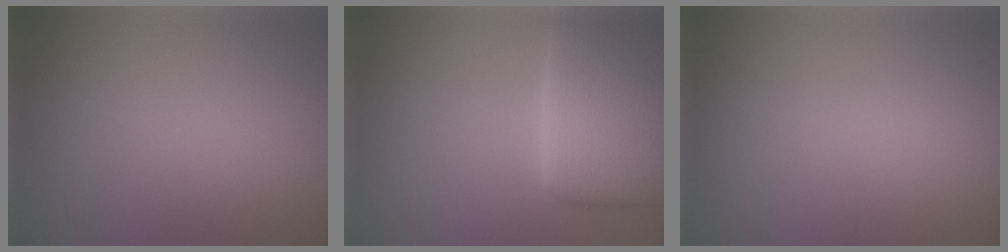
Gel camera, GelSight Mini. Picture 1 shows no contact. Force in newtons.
{"total": 7.6, "press": 7.6, "slide": 0.5}
{"total": 0.0}